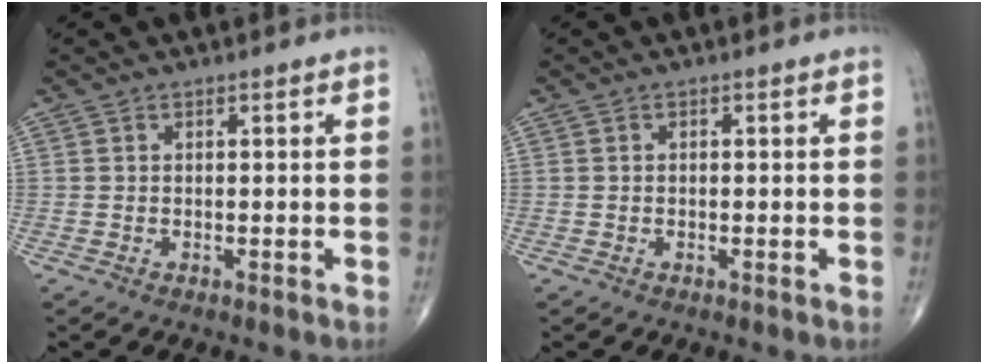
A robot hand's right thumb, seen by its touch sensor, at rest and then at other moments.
{"total": 0.0}